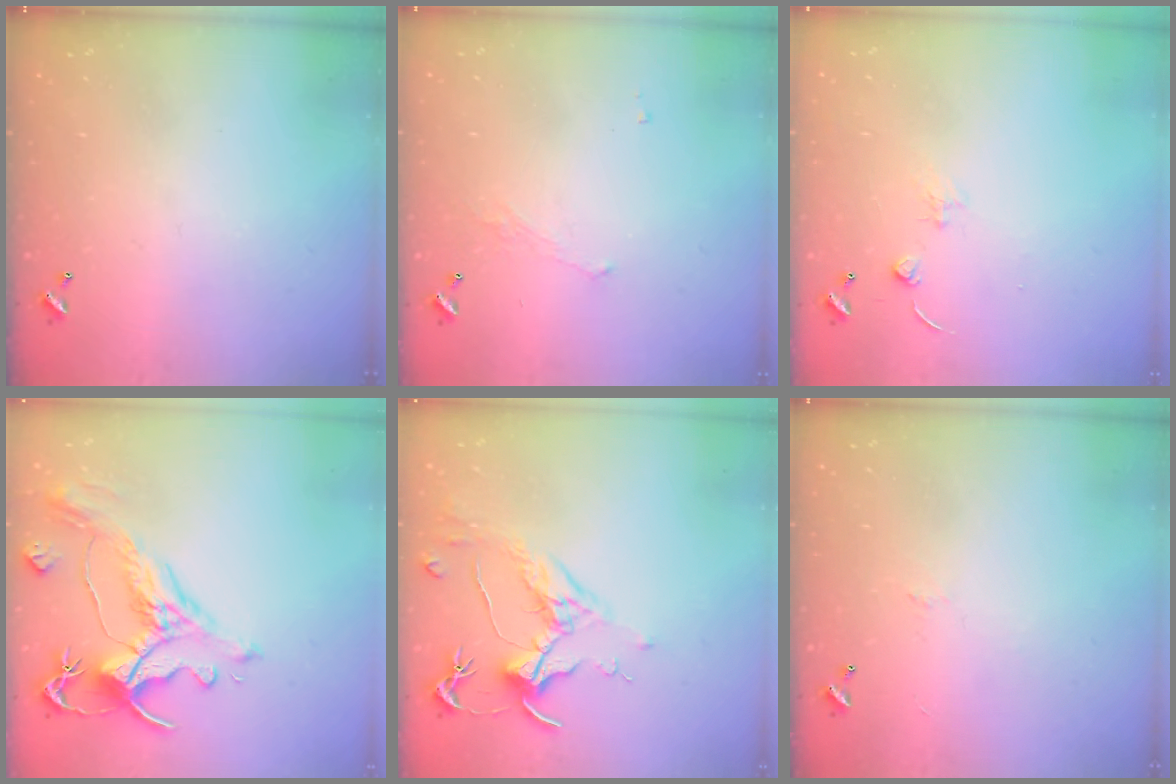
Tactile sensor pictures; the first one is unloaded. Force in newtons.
{"total": 1.1, "press": 0.8, "slide": 0.7}
{"total": 0.9, "press": 0.9, "slide": 0.3}
{"total": 1.6, "press": 0.8, "slide": 1.4}
{"total": 1.6, "press": 1.4, "slide": 0.9}
{"total": 0.0}